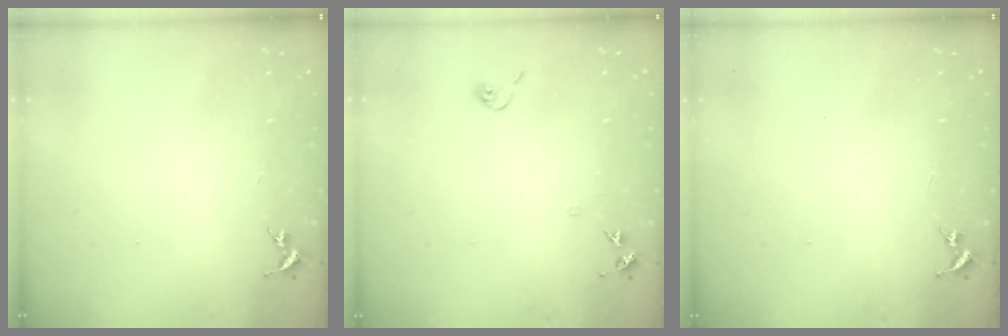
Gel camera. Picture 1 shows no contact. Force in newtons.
{"total": 6.8, "press": 6.8, "slide": 0.6}
{"total": 0.0}